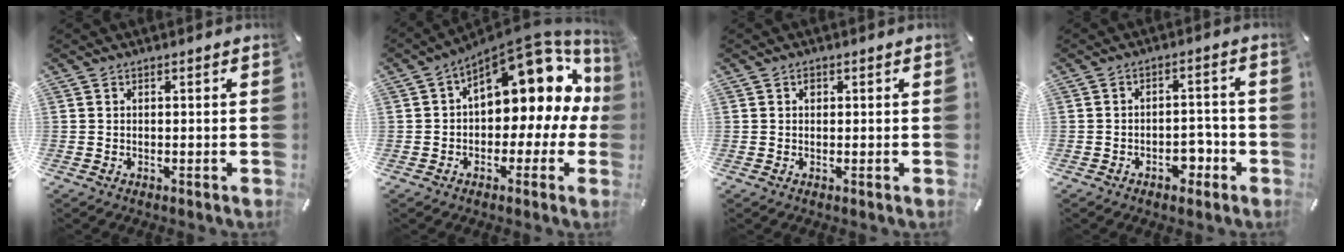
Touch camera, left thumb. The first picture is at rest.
{"total": 14.2, "force": [7.4, 7.4, 9.6], "torque": [-0.119, -0.071, 0.120]}
{"total": 0.9, "force": [0.3, 0.8, 0.5], "torque": [-0.001, 0.000, 0.003]}
{"total": 5.8, "force": [-2.6, 3.9, 3.4], "torque": [-0.036, 0.010, -0.047]}